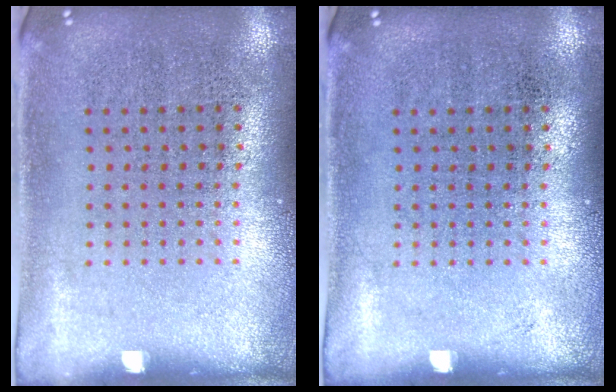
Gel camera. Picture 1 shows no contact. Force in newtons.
{"total": 0.0}